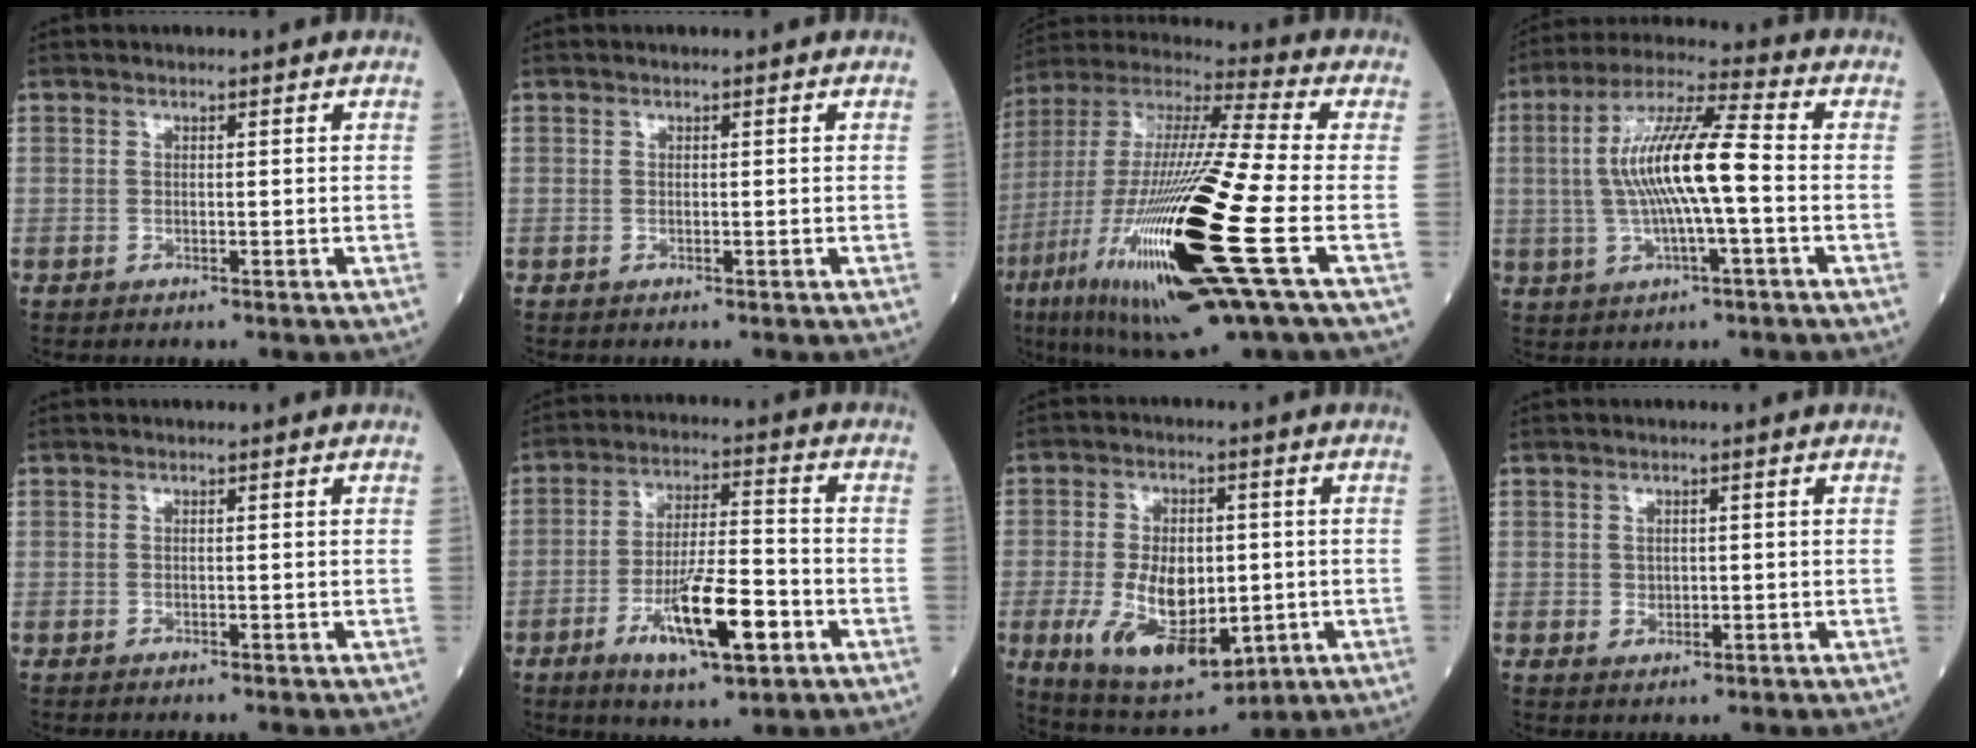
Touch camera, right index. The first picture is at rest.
{"total": 0.0}
{"total": 29.4, "force": [-8.8, 2.8, 28.0], "torque": [-0.578, -0.058, -0.166]}
{"total": 12.7, "force": [-0.5, 1.3, 12.6], "torque": [-0.242, 0.013, -0.013]}
{"total": 0.6, "force": [-0.5, 0.0, 0.3], "torque": [0.002, 0.000, -0.009]}
{"total": 12.5, "force": [-5.1, 2.6, 11.1], "torque": [-0.198, -0.008, -0.084]}
{"total": 13.8, "force": [-2.9, 6.9, 11.7], "torque": [-0.207, -0.009, -0.031]}
{"total": 1.6, "force": [0.0, 1.4, 0.9], "torque": [-0.010, 0.000, 0.002]}